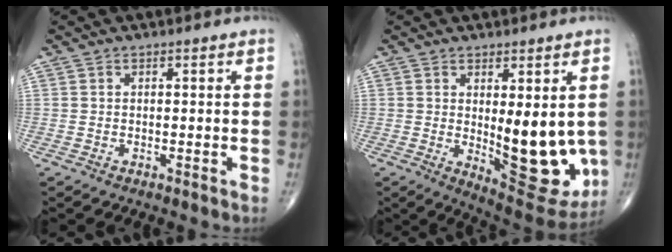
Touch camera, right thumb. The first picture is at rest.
{"total": 14.3, "force": [-0.4, 5.6, 13.2], "torque": [-0.144, -0.035, 0.014]}